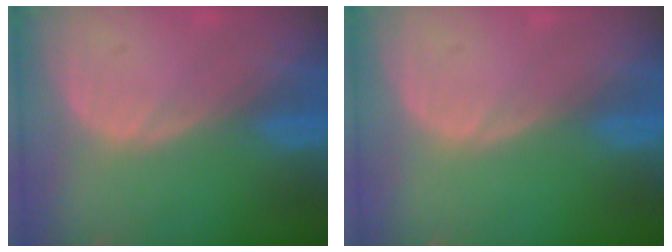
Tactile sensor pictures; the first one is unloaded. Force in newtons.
{"total": 0.0}